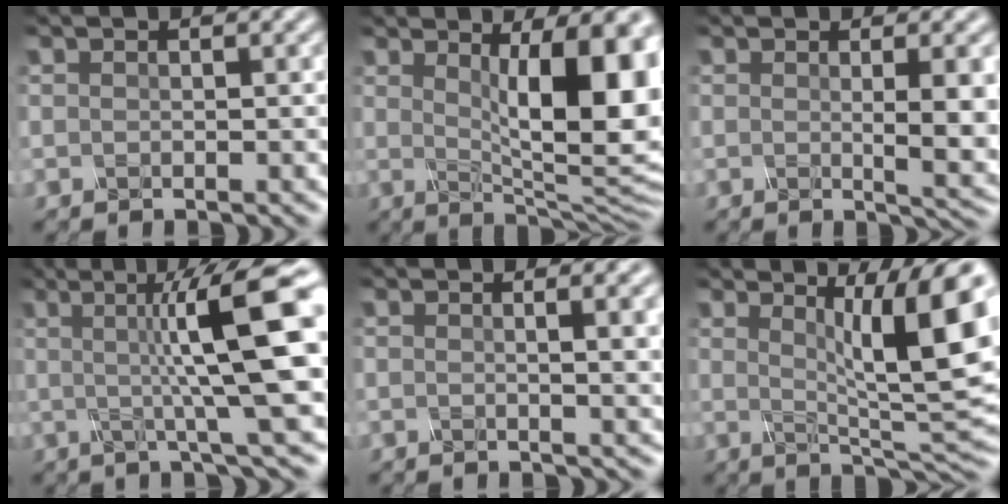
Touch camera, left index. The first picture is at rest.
{"total": 12.2, "force": [2.3, 3.6, 11.4], "torque": [-0.132, -0.014, 0.040]}
{"total": 4.7, "force": [0.2, 1.0, 4.6], "torque": [-0.061, -0.006, 0.006]}
{"total": 11.7, "force": [1.4, 2.2, 11.4], "torque": [-0.139, 0.013, 0.017]}
{"total": 4.6, "force": [0.9, 1.7, 4.2], "torque": [-0.032, 0.012, 0.003]}
{"total": 10.4, "force": [2.5, 2.1, 9.8], "torque": [-0.126, 0.001, 0.040]}